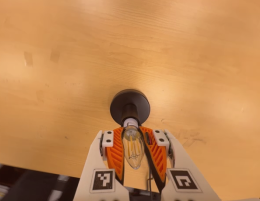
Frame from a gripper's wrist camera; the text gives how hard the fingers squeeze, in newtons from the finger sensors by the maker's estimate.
{"total": 28.4, "left": 32.6, "right": 24.1}